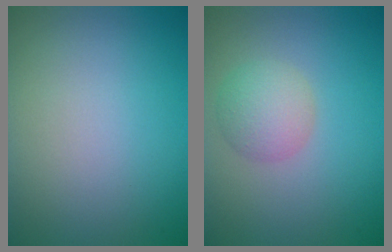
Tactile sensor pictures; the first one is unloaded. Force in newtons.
{"total": 2.9, "press": 2.9, "slide": 0.1}